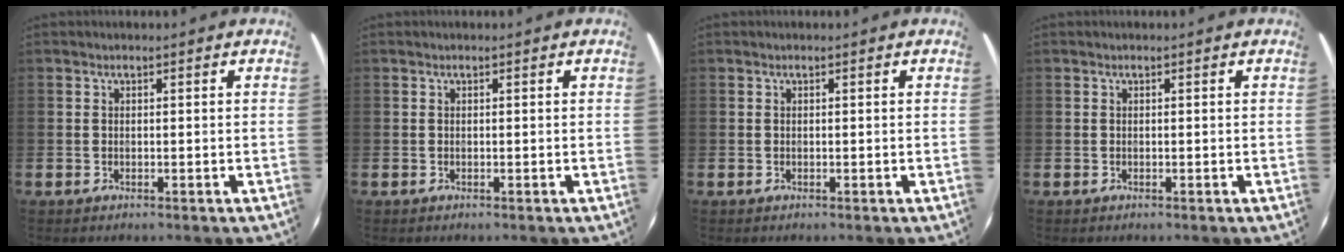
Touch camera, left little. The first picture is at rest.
{"total": 0.0}
{"total": 0.0}
{"total": 0.0}